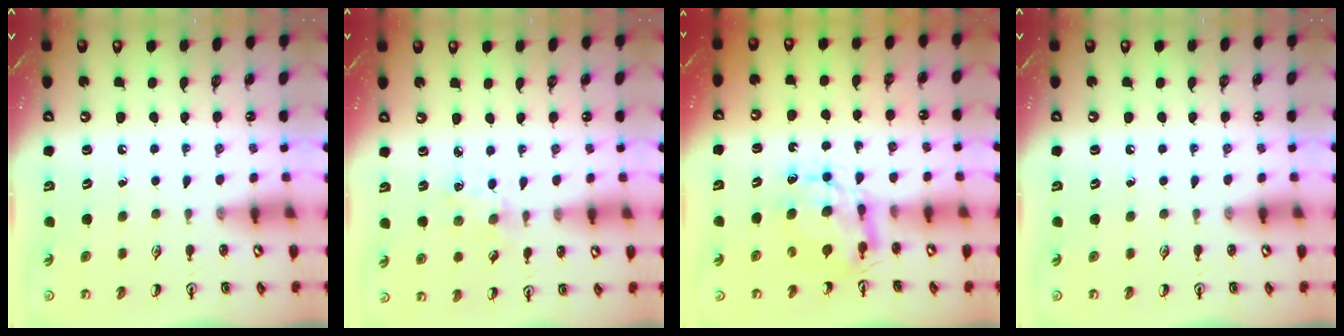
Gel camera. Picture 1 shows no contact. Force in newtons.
{"total": 3.4, "press": 3.4, "slide": 0.5}
{"total": 7.3, "press": 7.3, "slide": 0.6}
{"total": 0.0}